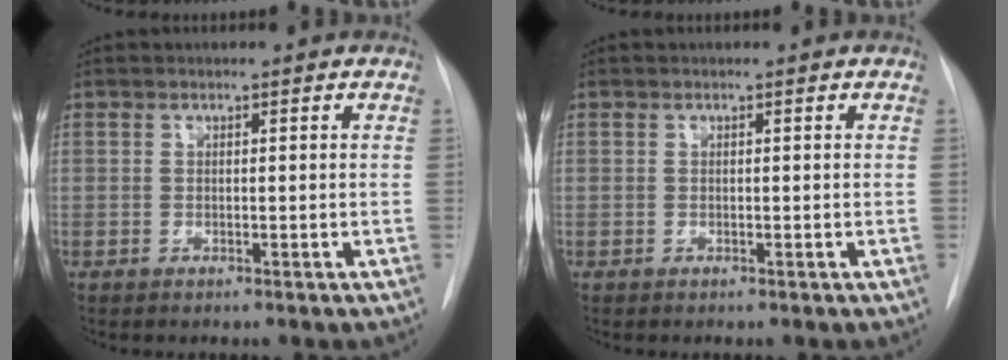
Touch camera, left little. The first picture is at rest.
{"total": 0.0}